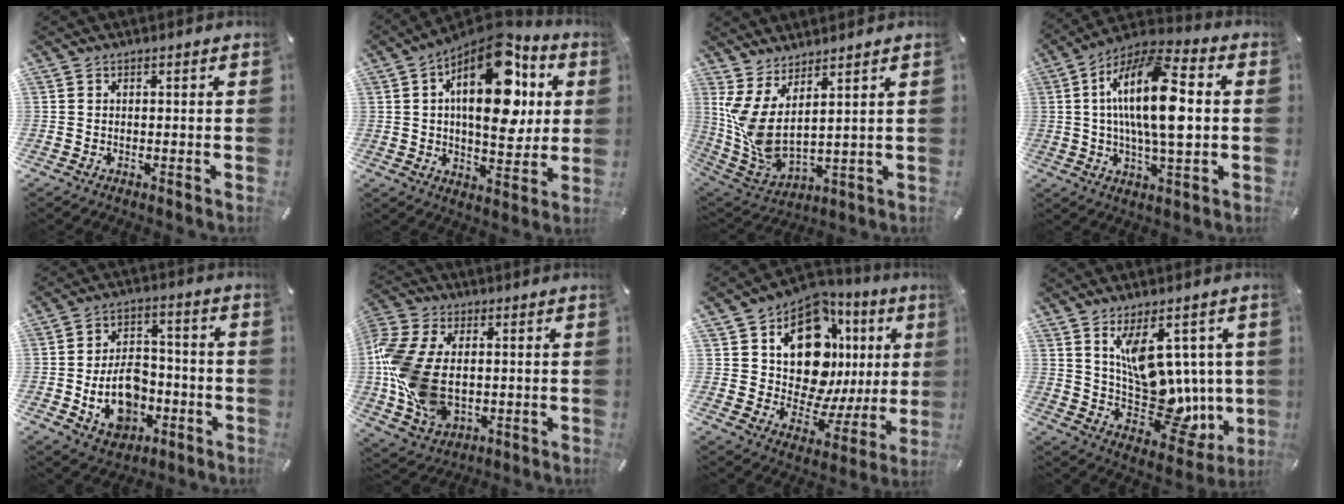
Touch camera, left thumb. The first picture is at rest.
{"total": 21.9, "force": [7.4, 11.5, 17.1], "torque": [-0.274, -0.039, 0.117]}
{"total": 7.5, "force": [3.2, 2.9, 6.1], "torque": [-0.149, -0.052, 0.064]}
{"total": 18.9, "force": [1.8, 6.9, 17.5], "torque": [-0.336, -0.006, 0.022]}
{"total": 13.2, "force": [-4.0, 9.4, 8.4], "torque": [-0.142, 0.019, -0.066]}
{"total": 16.9, "force": [-0.5, 12.0, 11.9], "torque": [-0.279, 0.005, -0.007]}
{"total": 17.9, "force": [7.9, 10.8, 11.8], "torque": [-0.182, -0.066, 0.136]}
{"total": 16.5, "force": [5.2, 10.3, 11.7], "torque": [-0.167, -0.052, 0.100]}